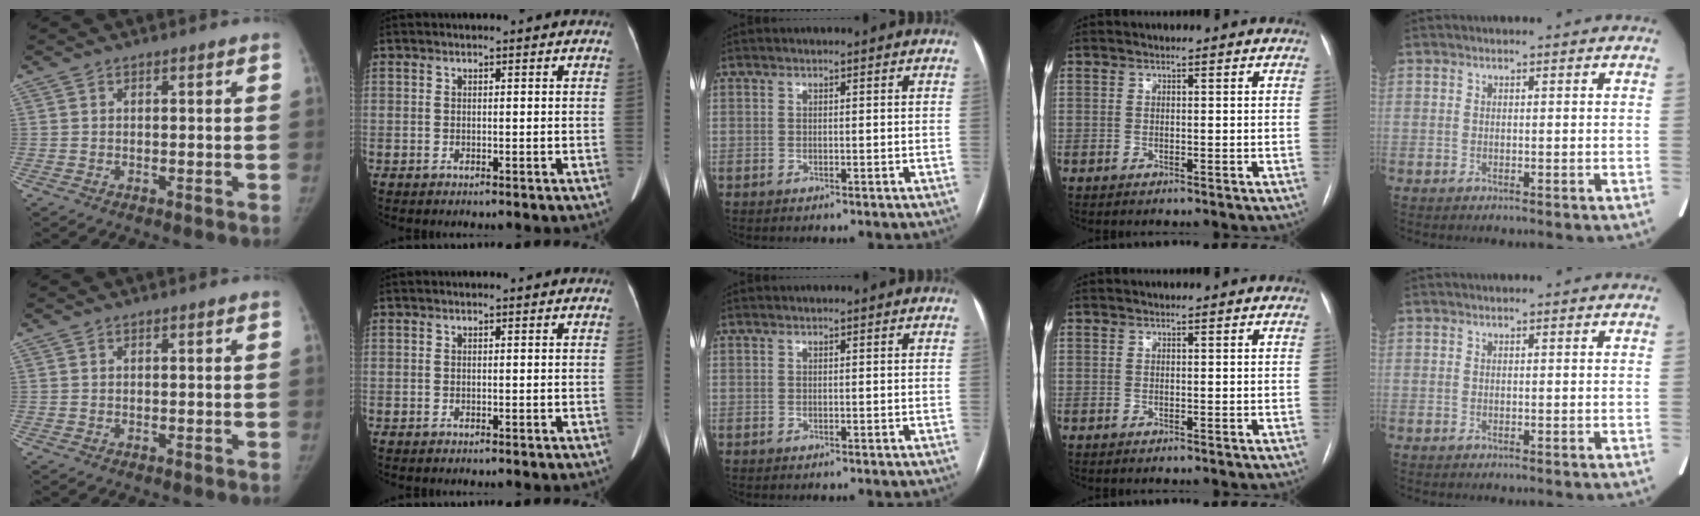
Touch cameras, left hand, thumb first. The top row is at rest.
{}